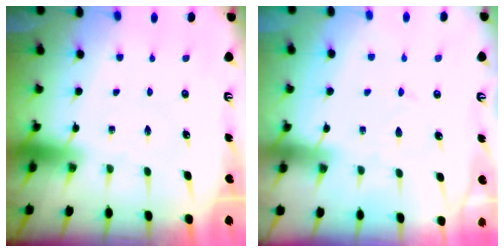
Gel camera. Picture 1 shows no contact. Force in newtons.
{"total": 2.6, "press": 2.5, "slide": 0.3}